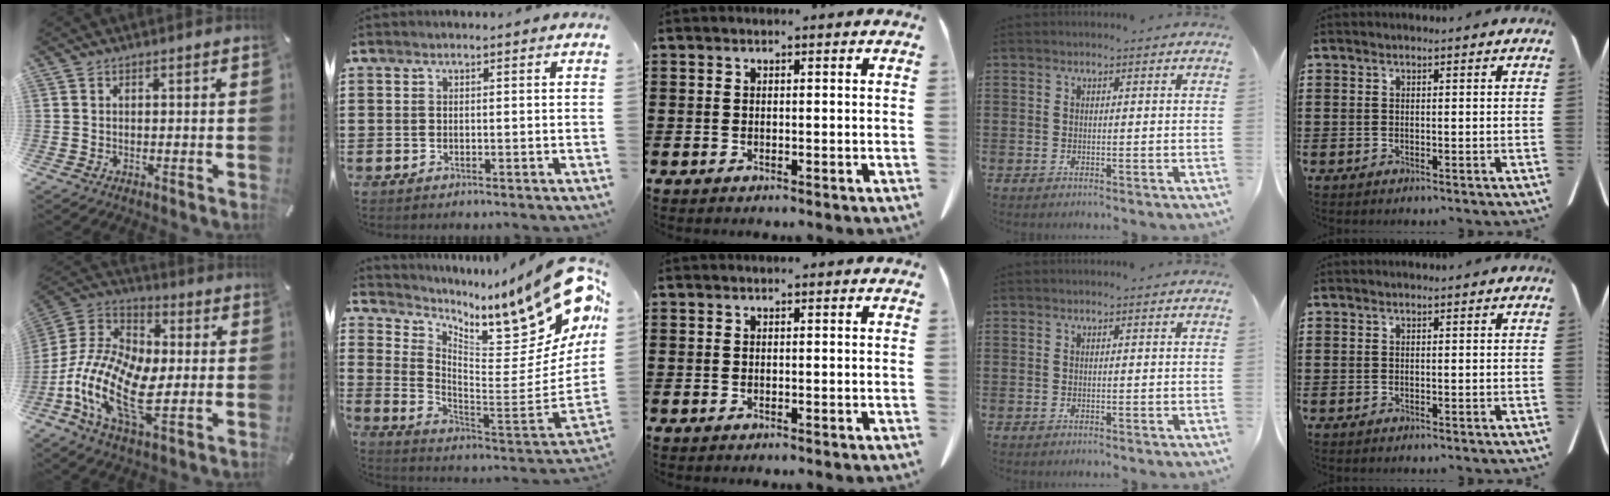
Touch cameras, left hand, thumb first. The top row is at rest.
{"thumb": {"total": 17.7, "force": [-4.9, 9.4, 14.2], "torque": [-0.321, -0.005, -0.095]}, "index": {"total": 15.6, "force": [10.5, 3.8, 10.9], "torque": [-0.148, -0.093, 0.158]}}